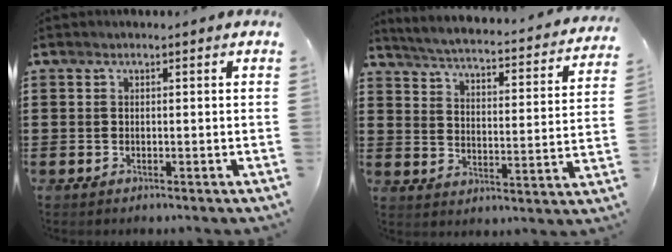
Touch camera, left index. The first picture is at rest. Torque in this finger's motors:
{"motor_torque": [1.19, -0.95, 0.26, 0.06]}